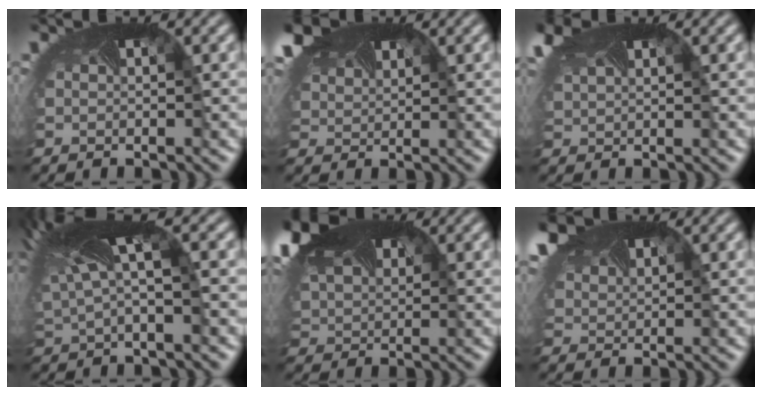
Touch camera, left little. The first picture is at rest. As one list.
[{"total": 4.7, "force": [3.6, 2.3, 1.9], "torque": [-0.078, 0.002, 0.074]}, {"total": 4.1, "force": [2.6, 1.9, 2.5], "torque": [-0.091, 0.004, 0.056]}, {"total": 5.6, "force": [2.8, 1.3, 4.7], "torque": [-0.142, 0.003, 0.062]}, {"total": 8.7, "force": [4.6, 5.3, 5.2], "torque": [-0.156, 0.013, 0.091]}, {"total": 4.6, "force": [3.7, 2.1, 1.8], "torque": [-0.076, 0.002, 0.074]}]